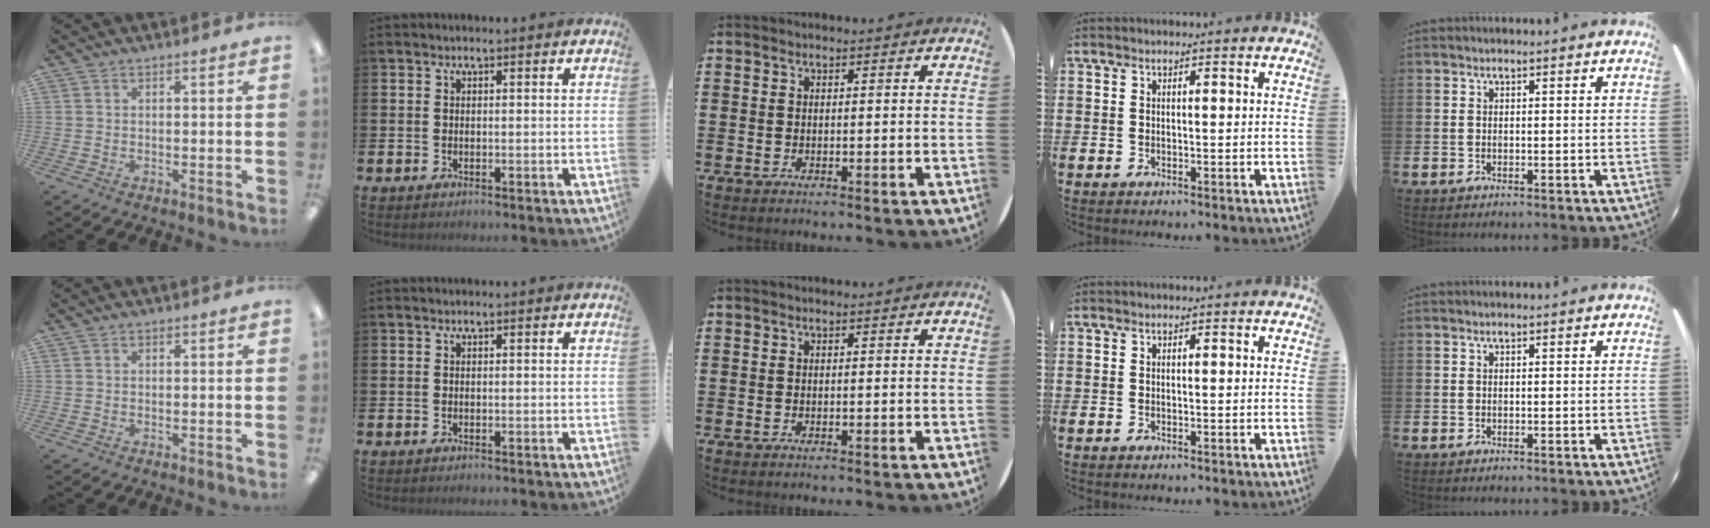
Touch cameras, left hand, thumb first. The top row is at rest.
{}